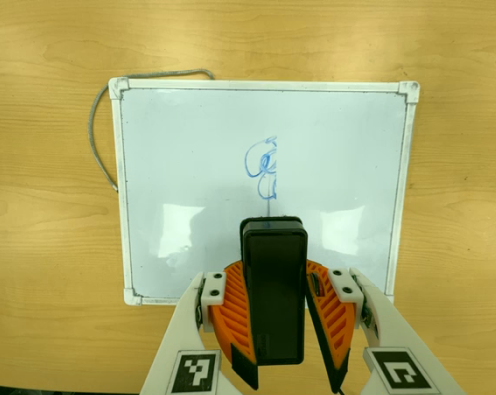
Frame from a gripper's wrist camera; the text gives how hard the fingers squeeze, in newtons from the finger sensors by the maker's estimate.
{"total": 11.7, "left": 10.5, "right": 12.9}